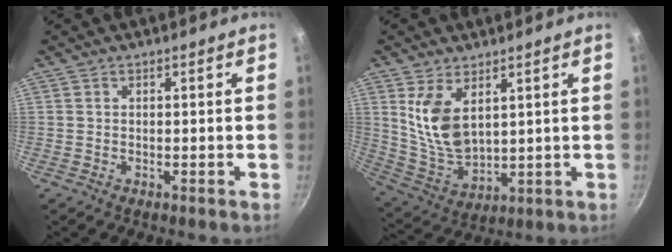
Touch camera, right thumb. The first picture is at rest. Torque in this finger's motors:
{"motor_torque": [-0.69, 0.95, 1.16, 0.30, 0.13]}